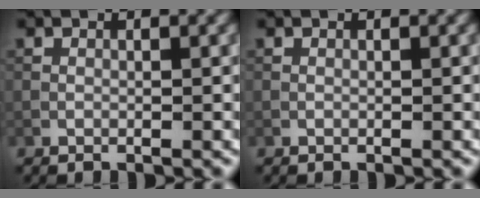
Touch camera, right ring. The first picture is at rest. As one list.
[{"total": 0.0}]